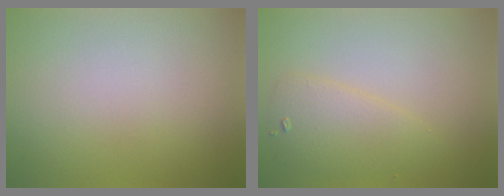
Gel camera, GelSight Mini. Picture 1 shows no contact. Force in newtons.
{"total": 2.6, "press": 2.6, "slide": 0.2}